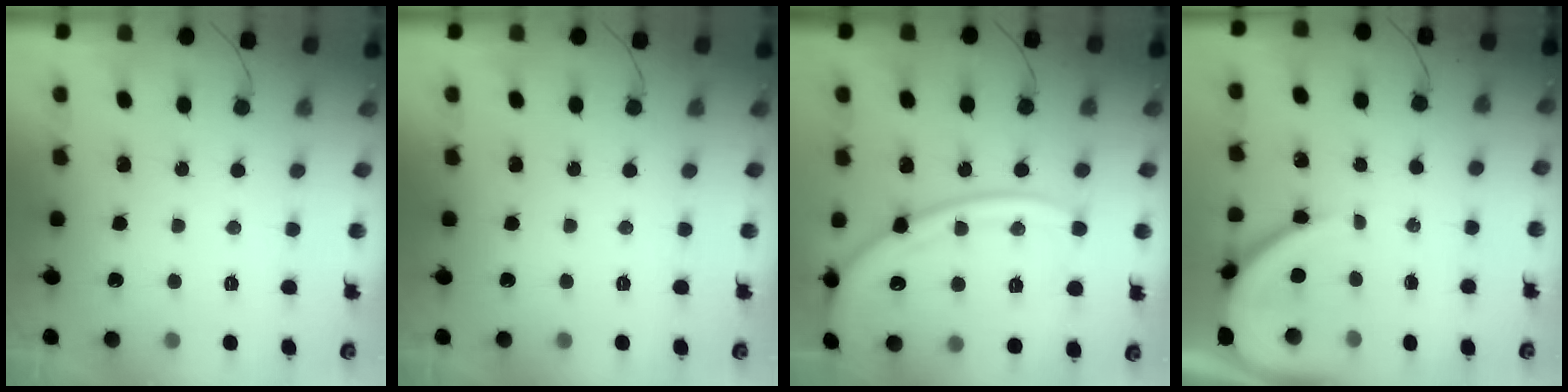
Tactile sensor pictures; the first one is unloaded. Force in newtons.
{"total": 0.0}
{"total": 19.9, "press": 19.8, "slide": 2.0}
{"total": 9.9, "press": 9.8, "slide": 1.0}